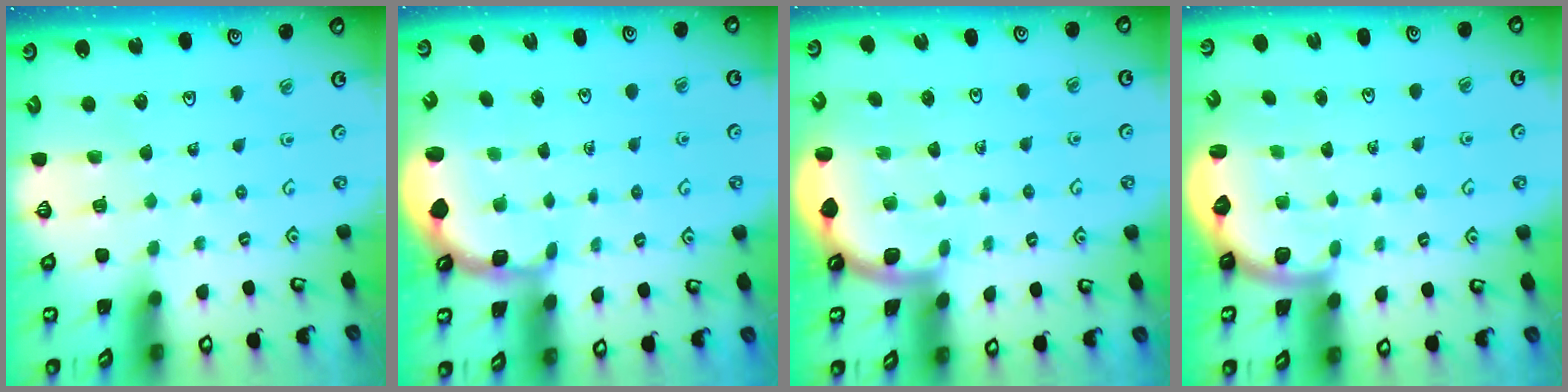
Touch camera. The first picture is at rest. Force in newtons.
{"total": 2.2, "press": 1.9, "slide": 1.1}
{"total": 1.7, "press": 1.7, "slide": 0.1}
{"total": 2.6, "press": 2.2, "slide": 1.3}